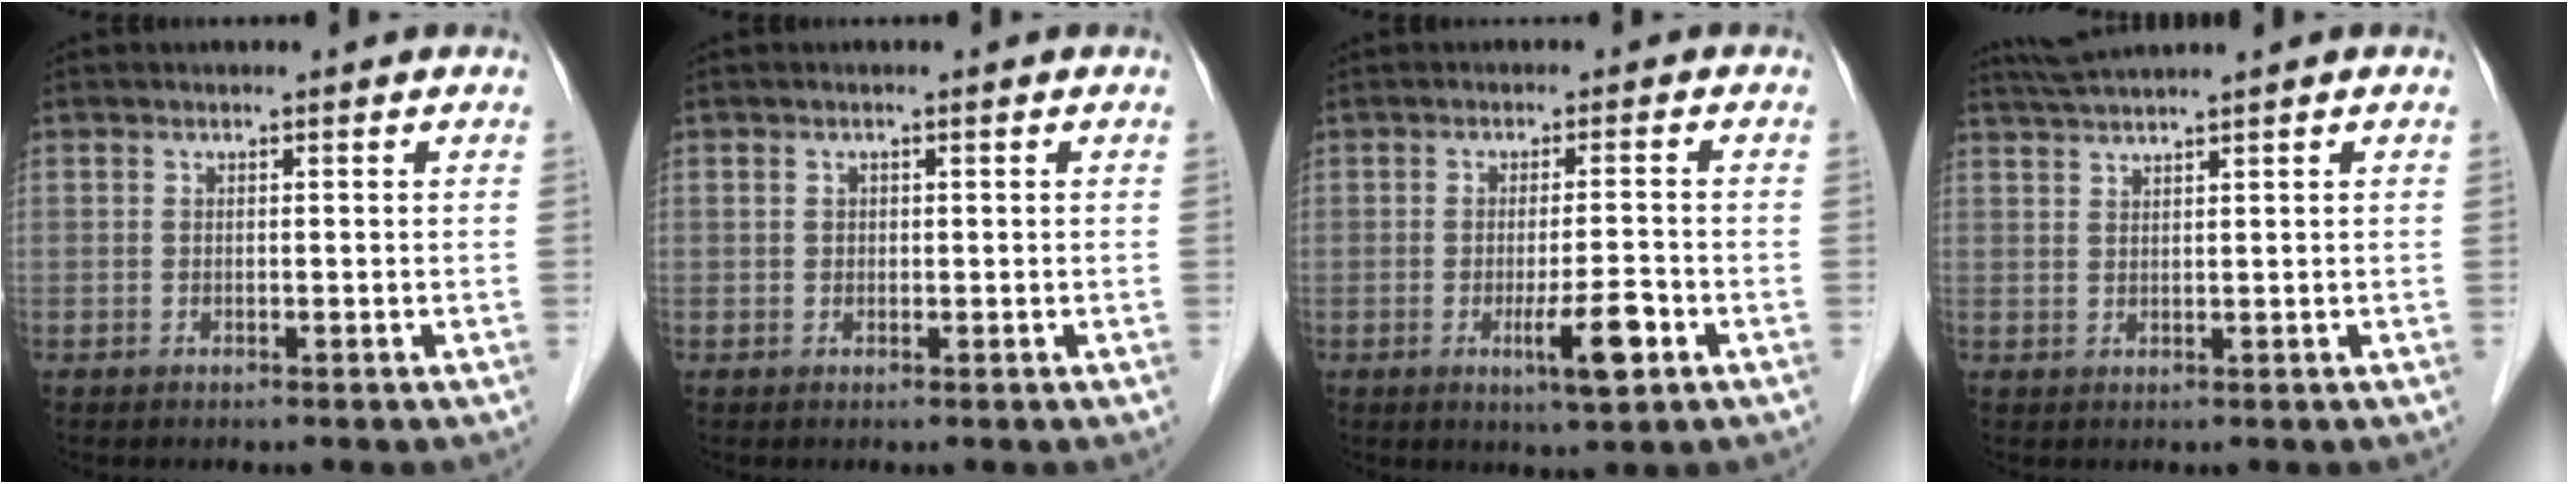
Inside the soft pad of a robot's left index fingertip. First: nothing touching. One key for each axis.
{"total": 0.8, "fx": 0.2, "fy": 0.7, "fz": 0.4, "tx": -0.009, "ty": 0.006, "tz": 0.003}
{"total": 6.0, "fx": -2.3, "fy": 0.3, "fz": 5.5, "tx": -0.091, "ty": -0.011, "tz": -0.035}
{"total": 3.7, "fx": 3.1, "fy": -1.2, "fz": 1.5, "tx": -0.038, "ty": 0.016, "tz": 0.068}